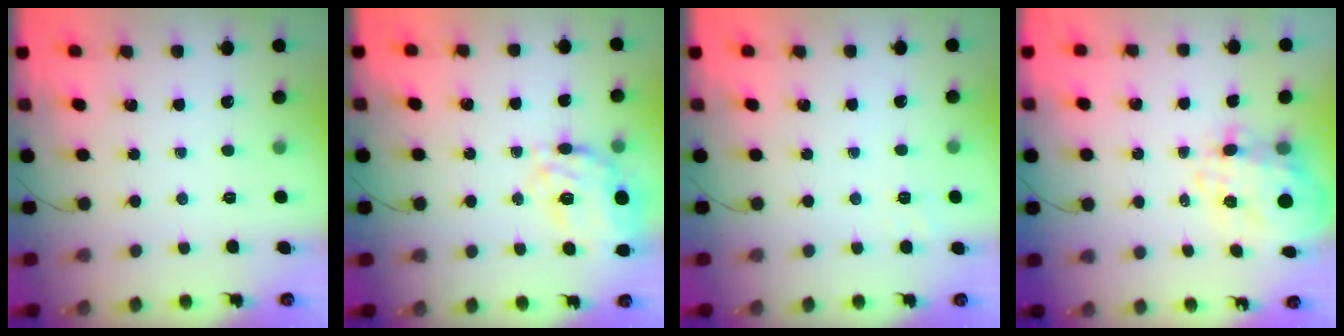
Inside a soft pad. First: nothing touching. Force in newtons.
{"total": 14.8, "press": 14.5, "slide": 3.1}
{"total": 2.9, "press": 2.6, "slide": 1.4}
{"total": 7.8, "press": 7.4, "slide": 2.6}